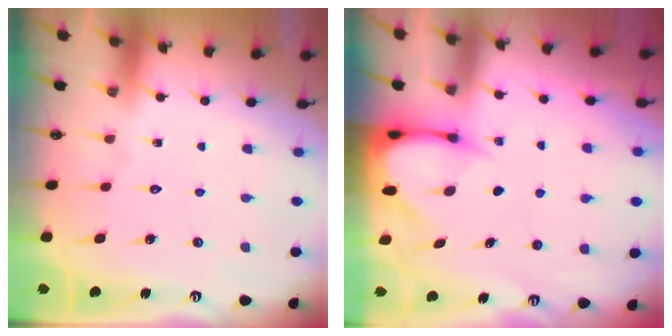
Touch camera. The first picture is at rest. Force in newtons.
{"total": 3.5, "press": 3.5, "slide": 0.2}